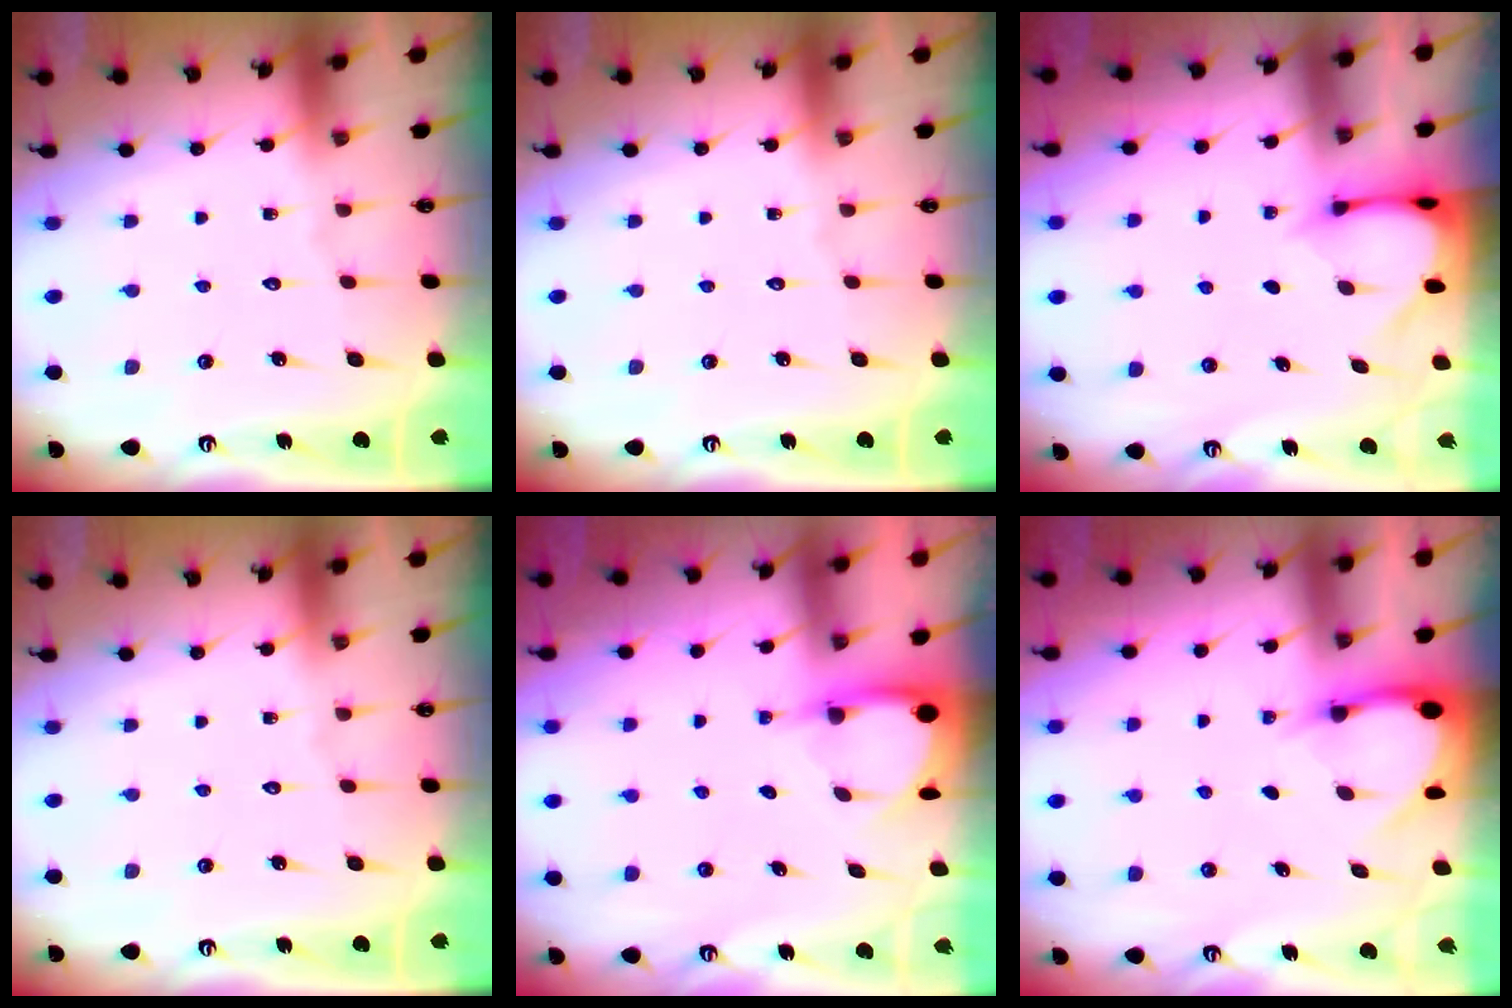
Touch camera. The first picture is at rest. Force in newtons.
{"total": 0.0}
{"total": 3.4, "press": 3.4, "slide": 0.3}
{"total": 0.0}
{"total": 3.4, "press": 3.4, "slide": 0.1}
{"total": 3.6, "press": 3.5, "slide": 0.4}